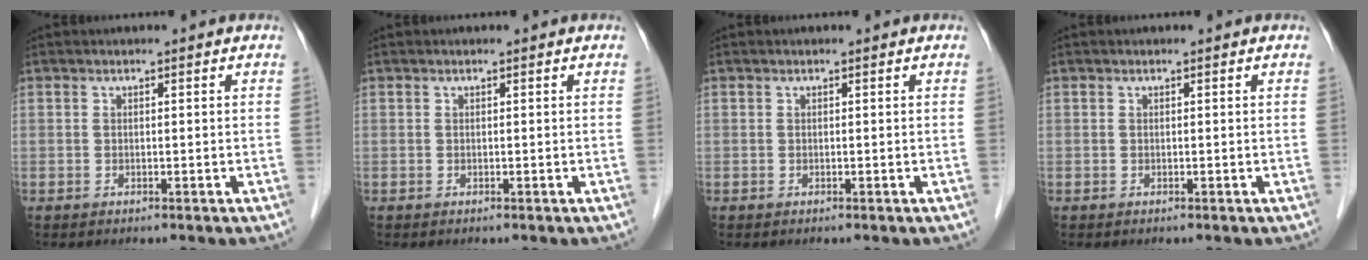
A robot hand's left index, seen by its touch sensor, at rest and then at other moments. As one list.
[{"total": 0.0}, {"total": 0.0}, {"total": 0.0}]